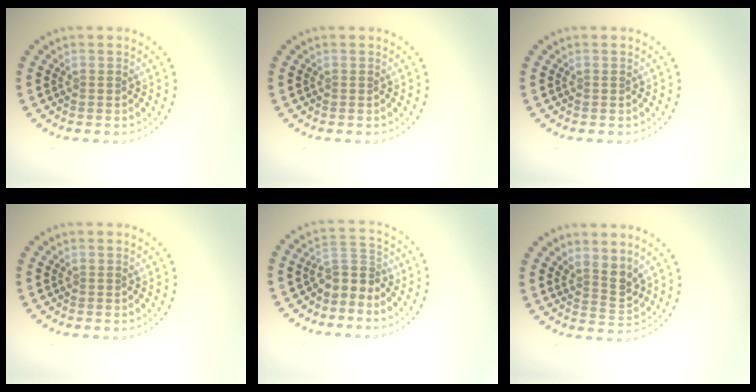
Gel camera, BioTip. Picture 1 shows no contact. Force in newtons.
{"total": 0.0}
{"total": 0.0}
{"total": 0.0}
{"total": 2.6, "press": 2.0, "slide": 1.7}
{"total": 2.6, "press": 2.0, "slide": 1.7}